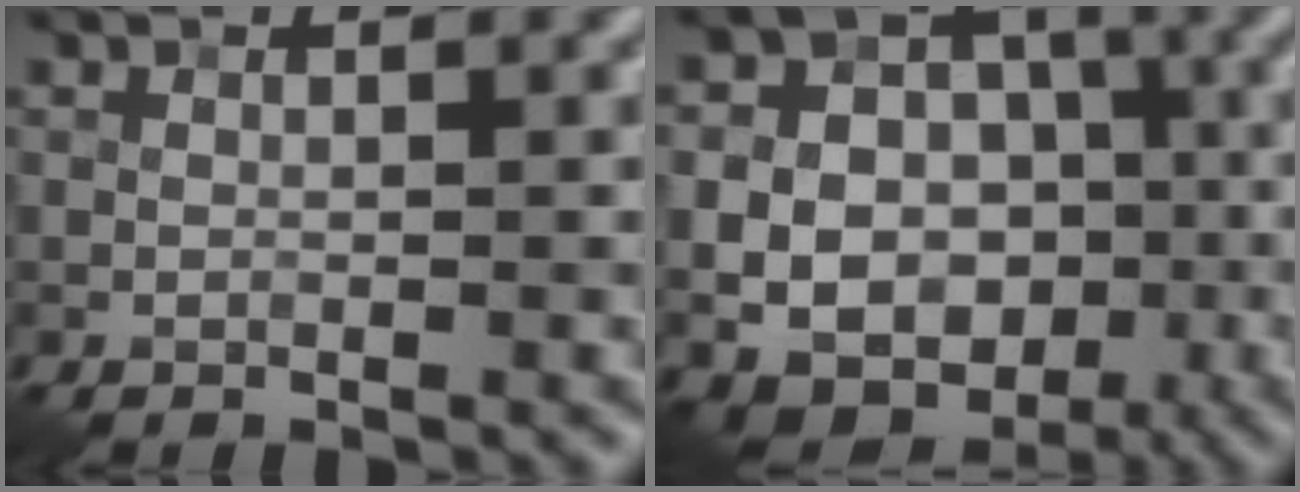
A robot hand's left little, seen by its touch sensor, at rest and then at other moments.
{"total": 15.3, "force": [-4.2, 13.5, 5.9], "torque": [-0.098, -0.005, -0.076]}